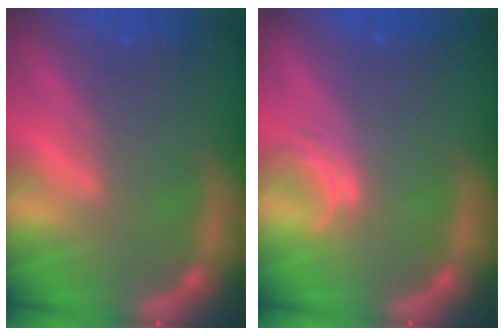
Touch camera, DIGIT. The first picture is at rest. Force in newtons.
{"total": 1.5}